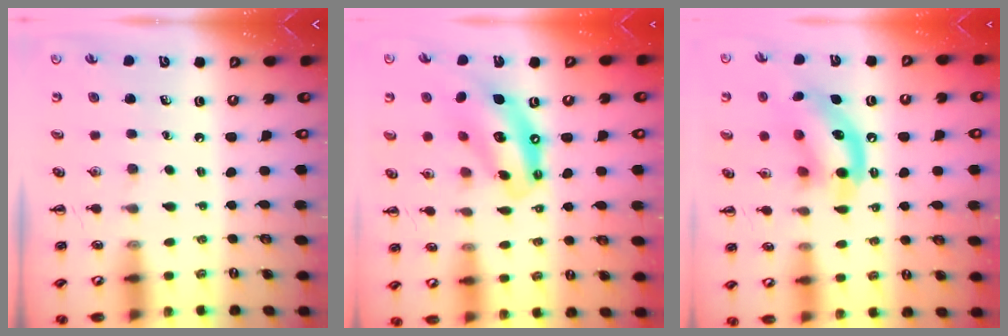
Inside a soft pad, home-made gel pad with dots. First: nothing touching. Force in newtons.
{"total": 13.9, "press": 13.4, "slide": 3.8}
{"total": 14.4, "press": 14.1, "slide": 3.0}